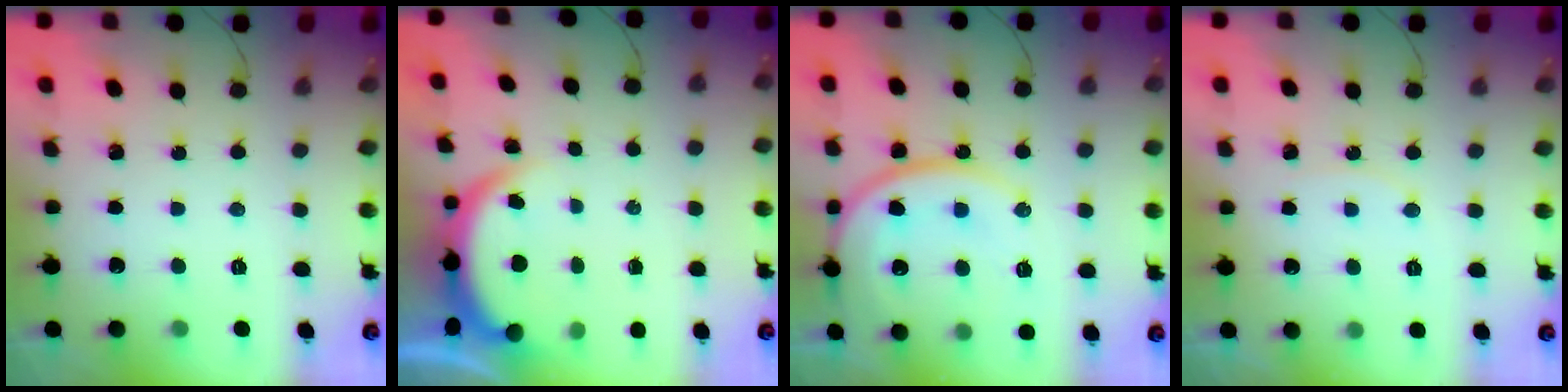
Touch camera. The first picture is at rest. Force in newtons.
{"total": 3.9, "press": 3.8, "slide": 1.2}
{"total": 17.5, "press": 17.2, "slide": 3.7}
{"total": 3.4, "press": 3.4, "slide": 0.6}